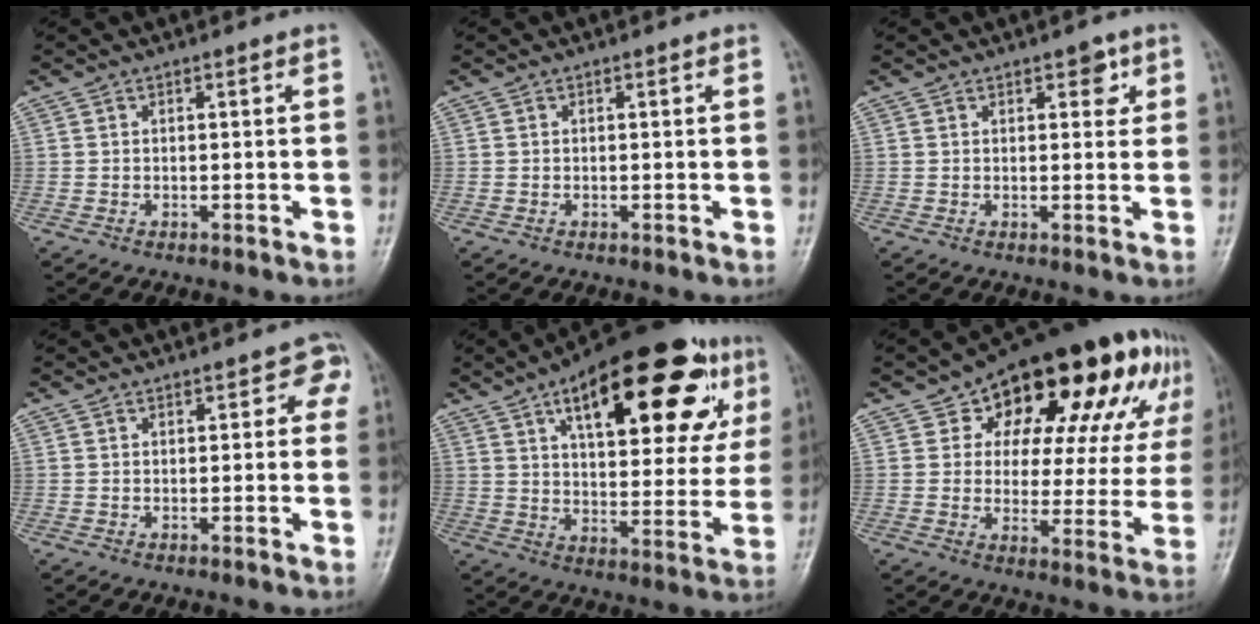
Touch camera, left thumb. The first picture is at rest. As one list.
[{"total": 0.0}, {"total": 3.3, "force": [1.6, 1.8, 2.2], "torque": [-0.006, -0.003, 0.016]}, {"total": 2.8, "force": [1.3, 1.8, 1.5], "torque": [0.013, 0.002, 0.008]}, {"total": 29.4, "force": [13.3, 12.1, 23.2], "torque": [-0.305, 0.003, 0.193]}, {"total": 25.4, "force": [12.8, 13.4, 17.4], "torque": [-0.197, 0.003, 0.175]}]